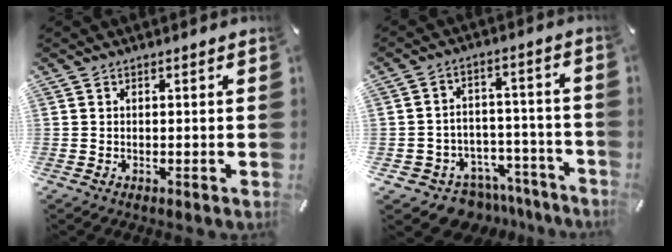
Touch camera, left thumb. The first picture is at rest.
{"total": 7.6, "force": [-5.2, 5.5, 1.2], "torque": [-0.015, 0.031, -0.086]}